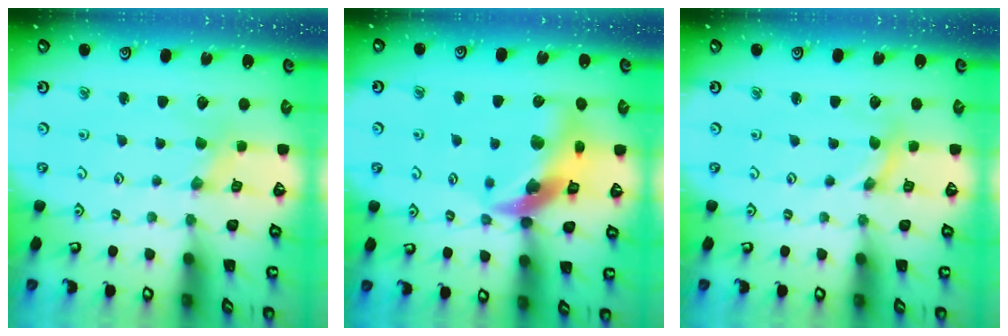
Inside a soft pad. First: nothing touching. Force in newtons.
{"total": 17.5, "press": 17.3, "slide": 2.4}
{"total": 0.0}